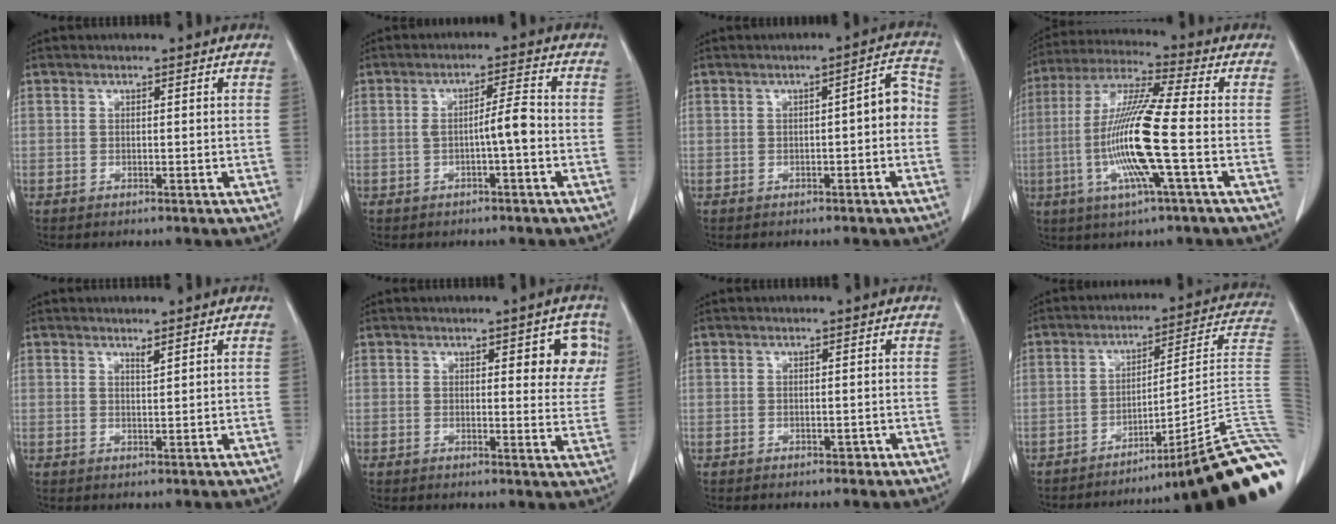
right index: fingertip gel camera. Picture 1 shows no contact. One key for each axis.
{"total": 3.9, "fx": -1.0, "fy": 0.0, "fz": 3.8, "tx": -0.059, "ty": 0.009, "tz": -0.014}
{"total": 4.5, "fx": -0.5, "fy": 1.1, "fz": 4.3, "tx": -0.050, "ty": 0.022, "tz": -0.008}
{"total": 14.3, "fx": -2.9, "fy": -0.2, "fz": 14.1, "tx": -0.290, "ty": -0.007, "tz": -0.064}
{"total": 0.9, "fx": 0.8, "fy": -0.1, "fz": 0.5, "tx": -0.012, "ty": -0.008, "tz": 0.016}
{"total": 6.3, "fx": 2.5, "fy": 2.2, "fz": 5.4, "tx": -0.043, "ty": -0.001, "tz": 0.023}
{"total": 0.8, "fx": -0.5, "fy": 0.4, "fz": 0.4, "tx": -0.005, "ty": 0.001, "tz": -0.007}
{"total": 23.4, "fx": -15.2, "fy": -0.5, "fz": 17.8, "tx": -0.104, "ty": 0.024, "tz": -0.209}